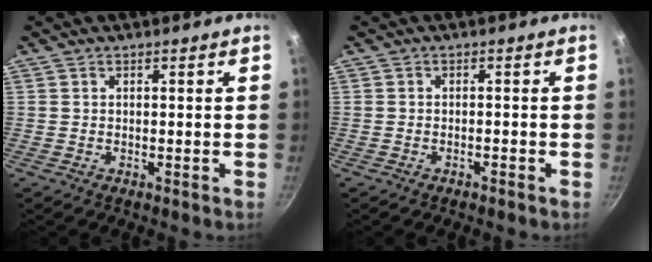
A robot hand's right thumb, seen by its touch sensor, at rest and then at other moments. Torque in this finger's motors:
{"motor_torque": [-0.50, -0.23, -0.46, 0.40, -0.02]}